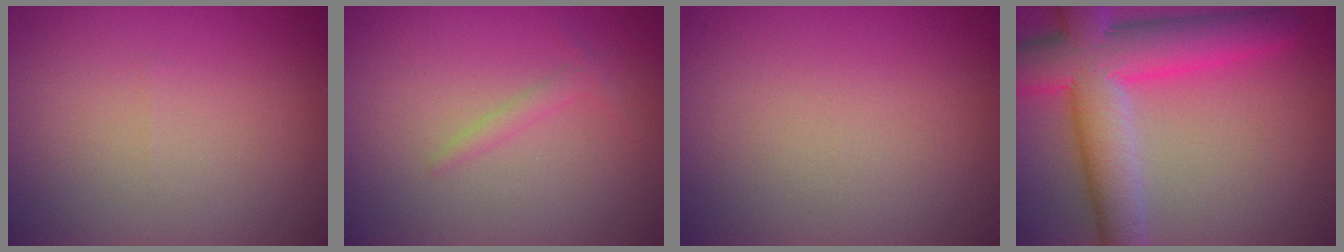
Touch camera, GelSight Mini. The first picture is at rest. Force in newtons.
{"total": 0.9, "press": 0.9, "slide": 0.1}
{"total": 0.0}
{"total": 9.5, "press": 9.4, "slide": 0.5}